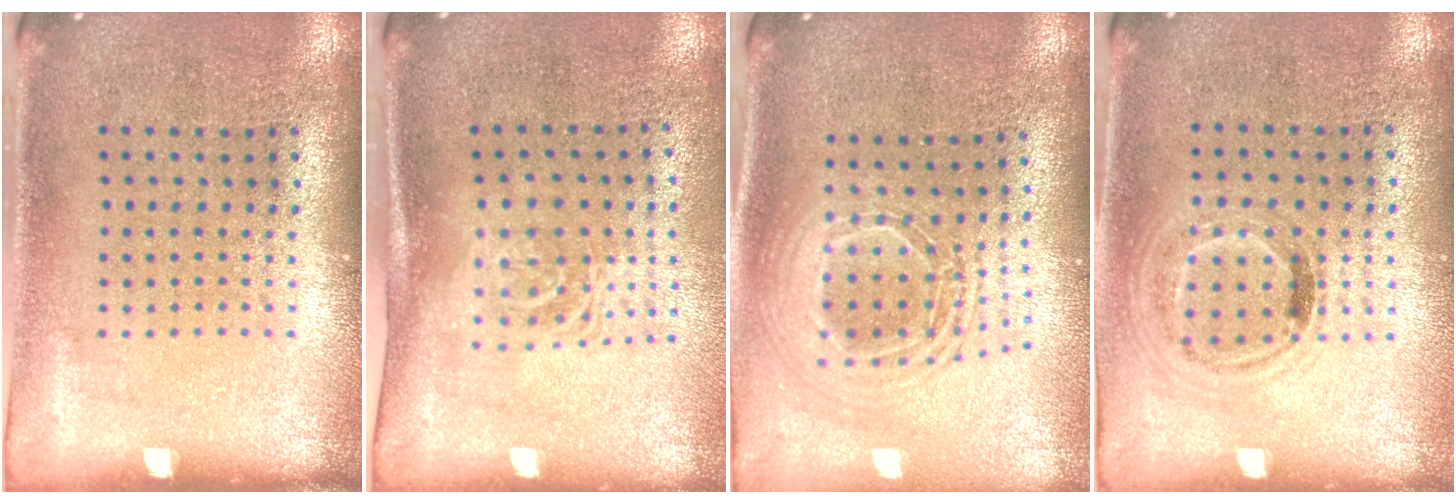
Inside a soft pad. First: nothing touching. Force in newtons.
{"total": 1.7, "press": 1.2, "slide": 1.1}
{"total": 1.9, "press": 1.5, "slide": 1.2}
{"total": 1.0, "press": 0.9, "slide": 0.3}